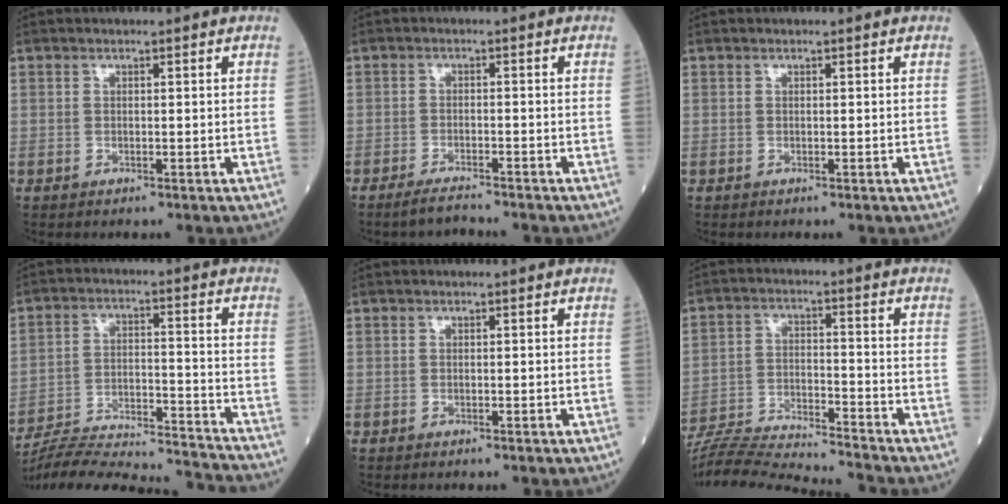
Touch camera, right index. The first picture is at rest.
{"total": 3.2, "force": [-3.0, 0.1, 1.0], "torque": [-0.024, -0.010, -0.052]}
{"total": 0.0}
{"total": 22.7, "force": [-21.7, 0.4, 6.5], "torque": [-0.117, -0.013, -0.322]}
{"total": 0.6, "force": [-0.6, 0.1, 0.2], "torque": [-0.002, -0.001, -0.011]}
{"total": 13.1, "force": [-12.6, -1.4, 3.3], "torque": [-0.054, -0.005, -0.220]}